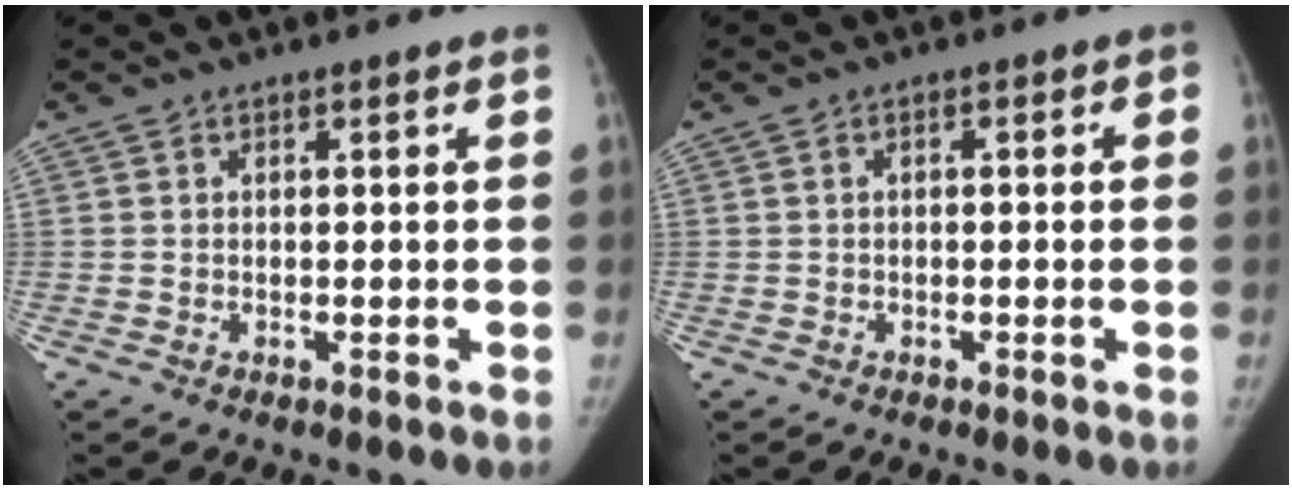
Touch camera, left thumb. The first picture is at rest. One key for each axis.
{"total": 1.3, "fx": -0.1, "fy": 0.8, "fz": 1.1, "tx": -0.006, "ty": 0.010, "tz": -0.006}